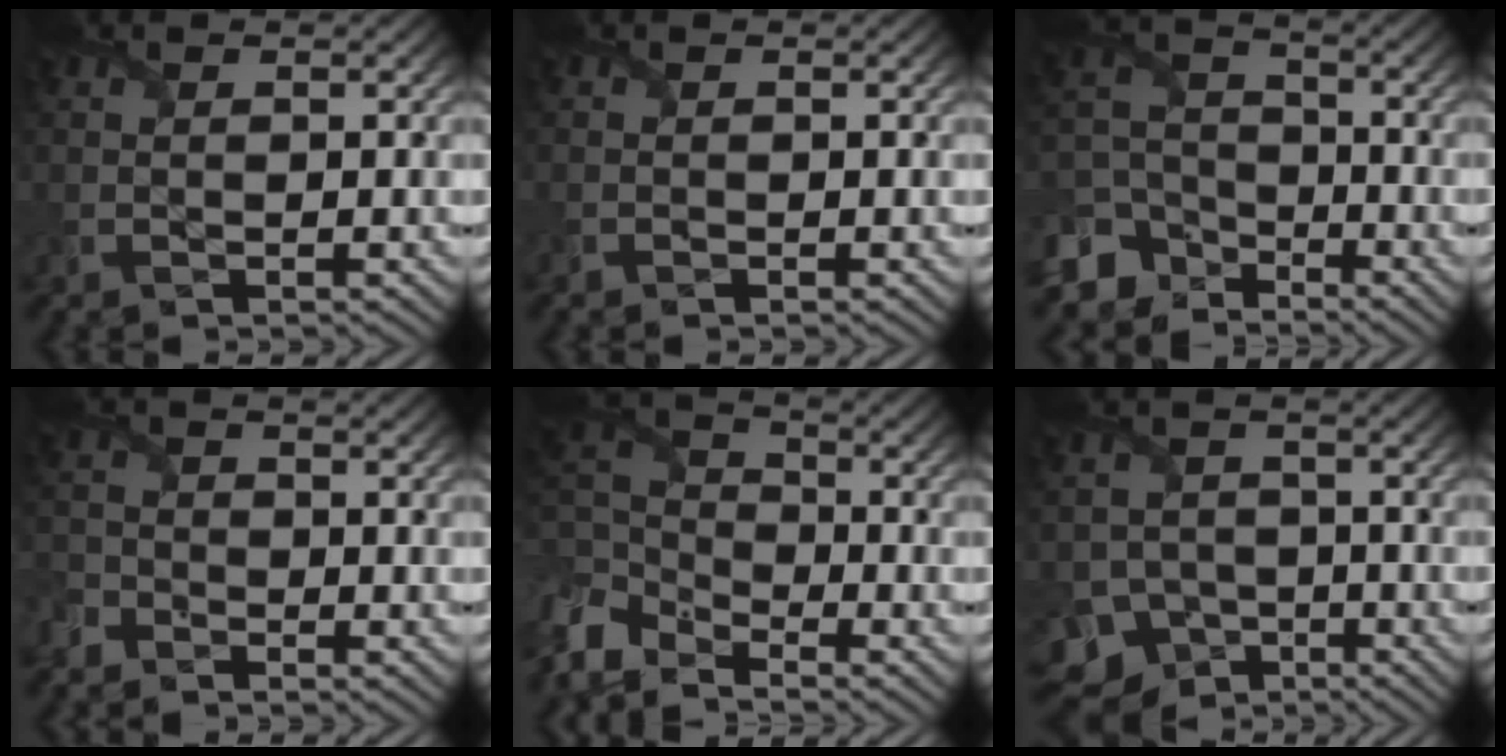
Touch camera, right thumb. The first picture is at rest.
{"total": 0.0}
{"total": 8.8, "force": [-6.2, 5.5, 2.8], "torque": [-0.078, -0.013, -0.137]}
{"total": 2.7, "force": [-2.2, 1.5, 0.6], "torque": [-0.022, -0.006, -0.062]}
{"total": 8.4, "force": [-5.8, 4.5, 4.1], "torque": [-0.113, -0.025, -0.126]}
{"total": 10.3, "force": [-6.3, 7.7, 2.9], "torque": [-0.070, -0.035, -0.107]}